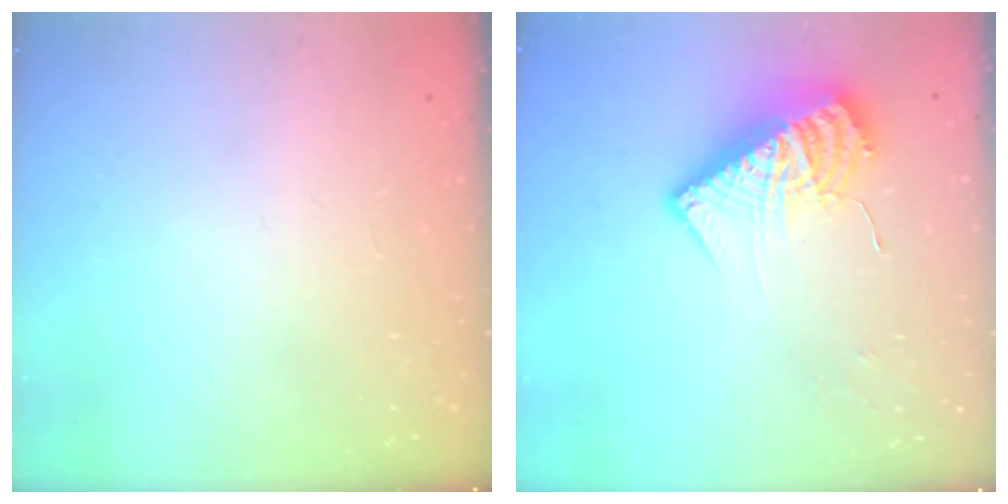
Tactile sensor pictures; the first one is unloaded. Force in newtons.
{"total": 12.8, "press": 12.7, "slide": 1.2}